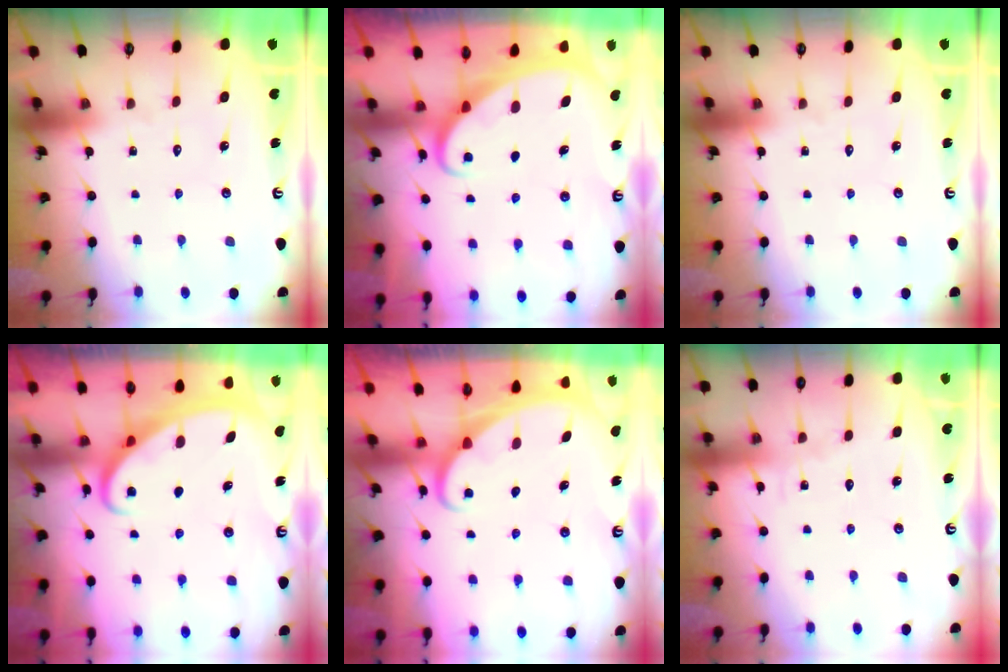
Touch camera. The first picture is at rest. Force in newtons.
{"total": 2.1, "press": 2.1, "slide": 0.0}
{"total": 0.0}
{"total": 2.7, "press": 2.6, "slide": 0.3}
{"total": 1.7, "press": 1.7, "slide": 0.1}
{"total": 4.4, "press": 4.4, "slide": 0.5}